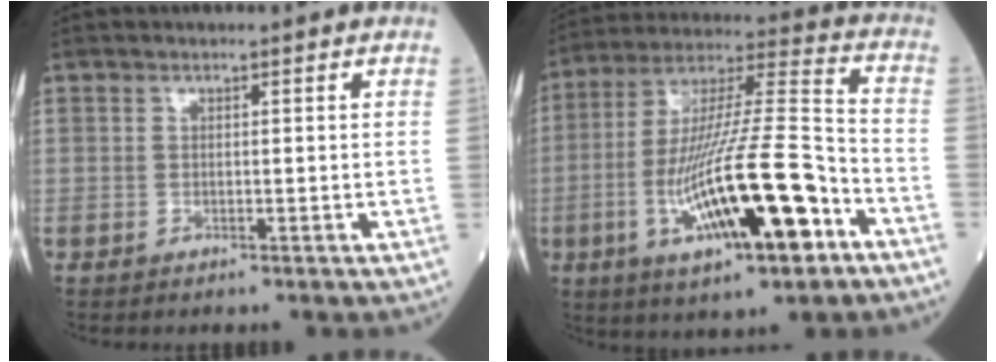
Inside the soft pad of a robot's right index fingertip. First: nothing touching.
{"total": 21.2, "force": [-7.8, 3.5, 19.4], "torque": [-0.364, -0.014, -0.126]}